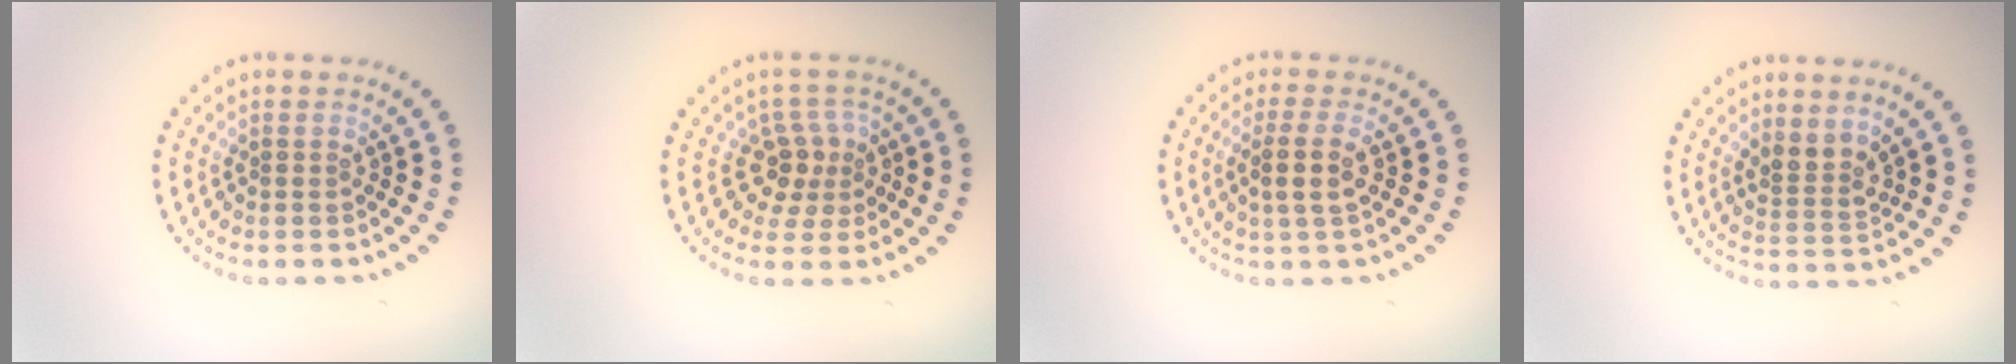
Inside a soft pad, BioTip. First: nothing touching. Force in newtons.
{"total": 2.8, "press": 2.4, "slide": 1.5}
{"total": 2.6, "press": 2.2, "slide": 1.3}
{"total": 2.4, "press": 1.7, "slide": 1.6}